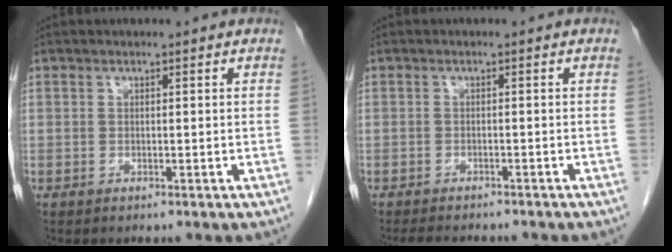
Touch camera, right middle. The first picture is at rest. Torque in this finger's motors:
{"motor_torque": [0.10, -0.03, -0.01, 0.01]}